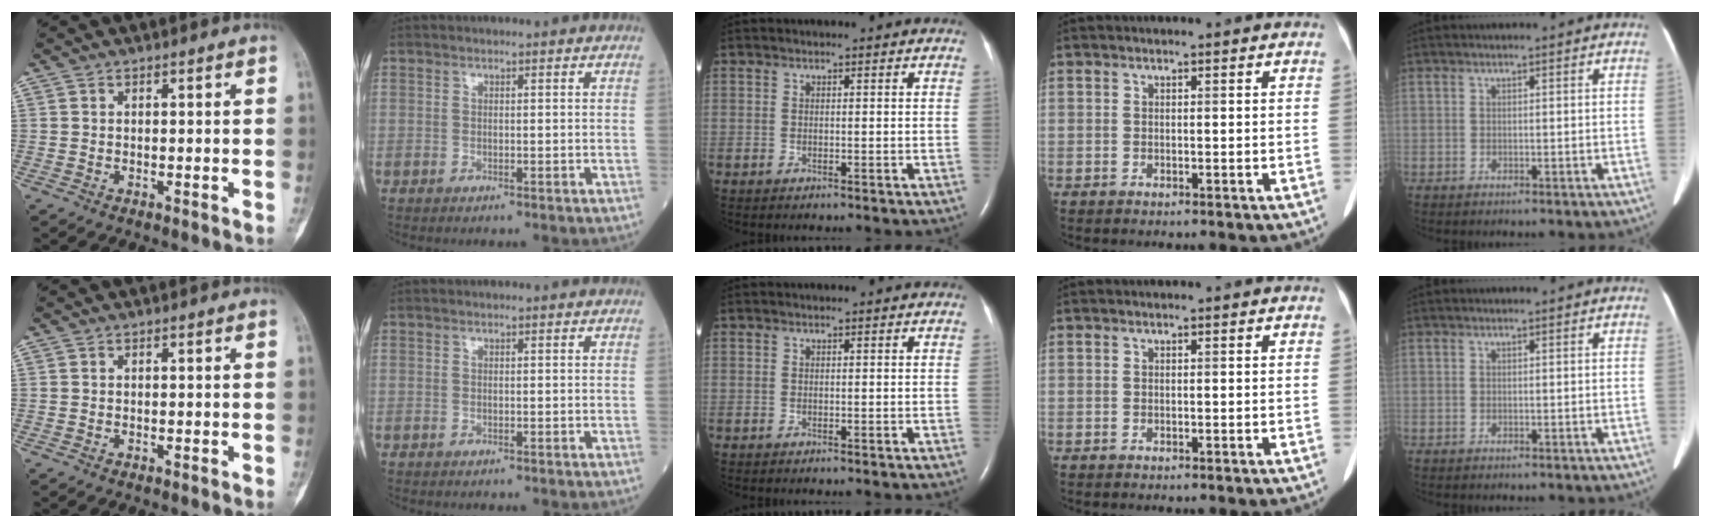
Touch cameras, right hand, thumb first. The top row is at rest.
{}